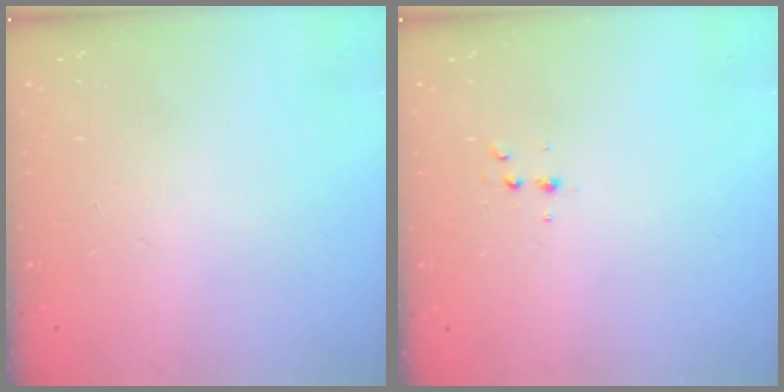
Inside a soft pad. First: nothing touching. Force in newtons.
{"total": 3.7, "press": 3.5, "slide": 1.1}